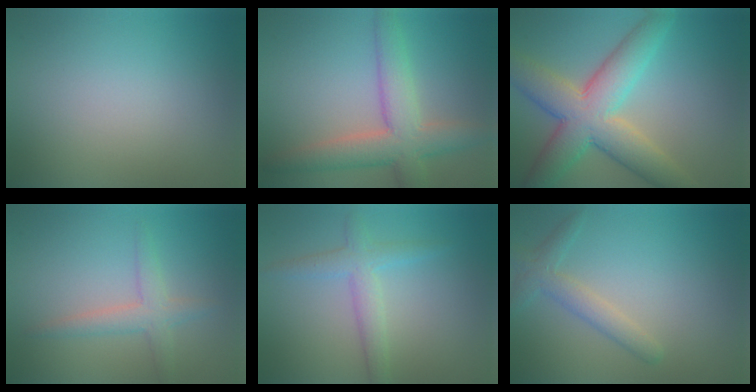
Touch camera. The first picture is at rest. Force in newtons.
{"total": 6.0, "press": 5.9, "slide": 0.5}
{"total": 8.8, "press": 8.8, "slide": 0.3}
{"total": 2.4, "press": 2.4, "slide": 0.1}
{"total": 2.7, "press": 2.7, "slide": 0.2}
{"total": 2.4, "press": 2.4, "slide": 0.2}